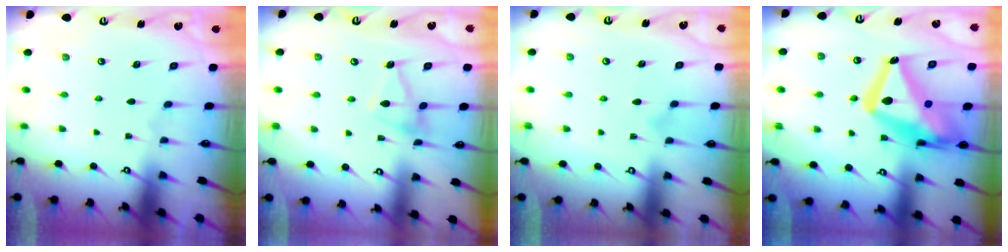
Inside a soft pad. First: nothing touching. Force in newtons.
{"total": 10.5, "press": 10.4, "slide": 0.8}
{"total": 6.0, "press": 6.0, "slide": 0.3}
{"total": 21.2, "press": 21.1, "slide": 2.1}